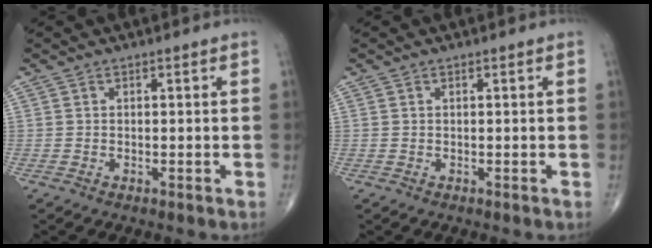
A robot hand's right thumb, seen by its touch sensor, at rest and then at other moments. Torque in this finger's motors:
{"motor_torque": [-0.01, 0.01, 0.29, 0.14, 0.01]}